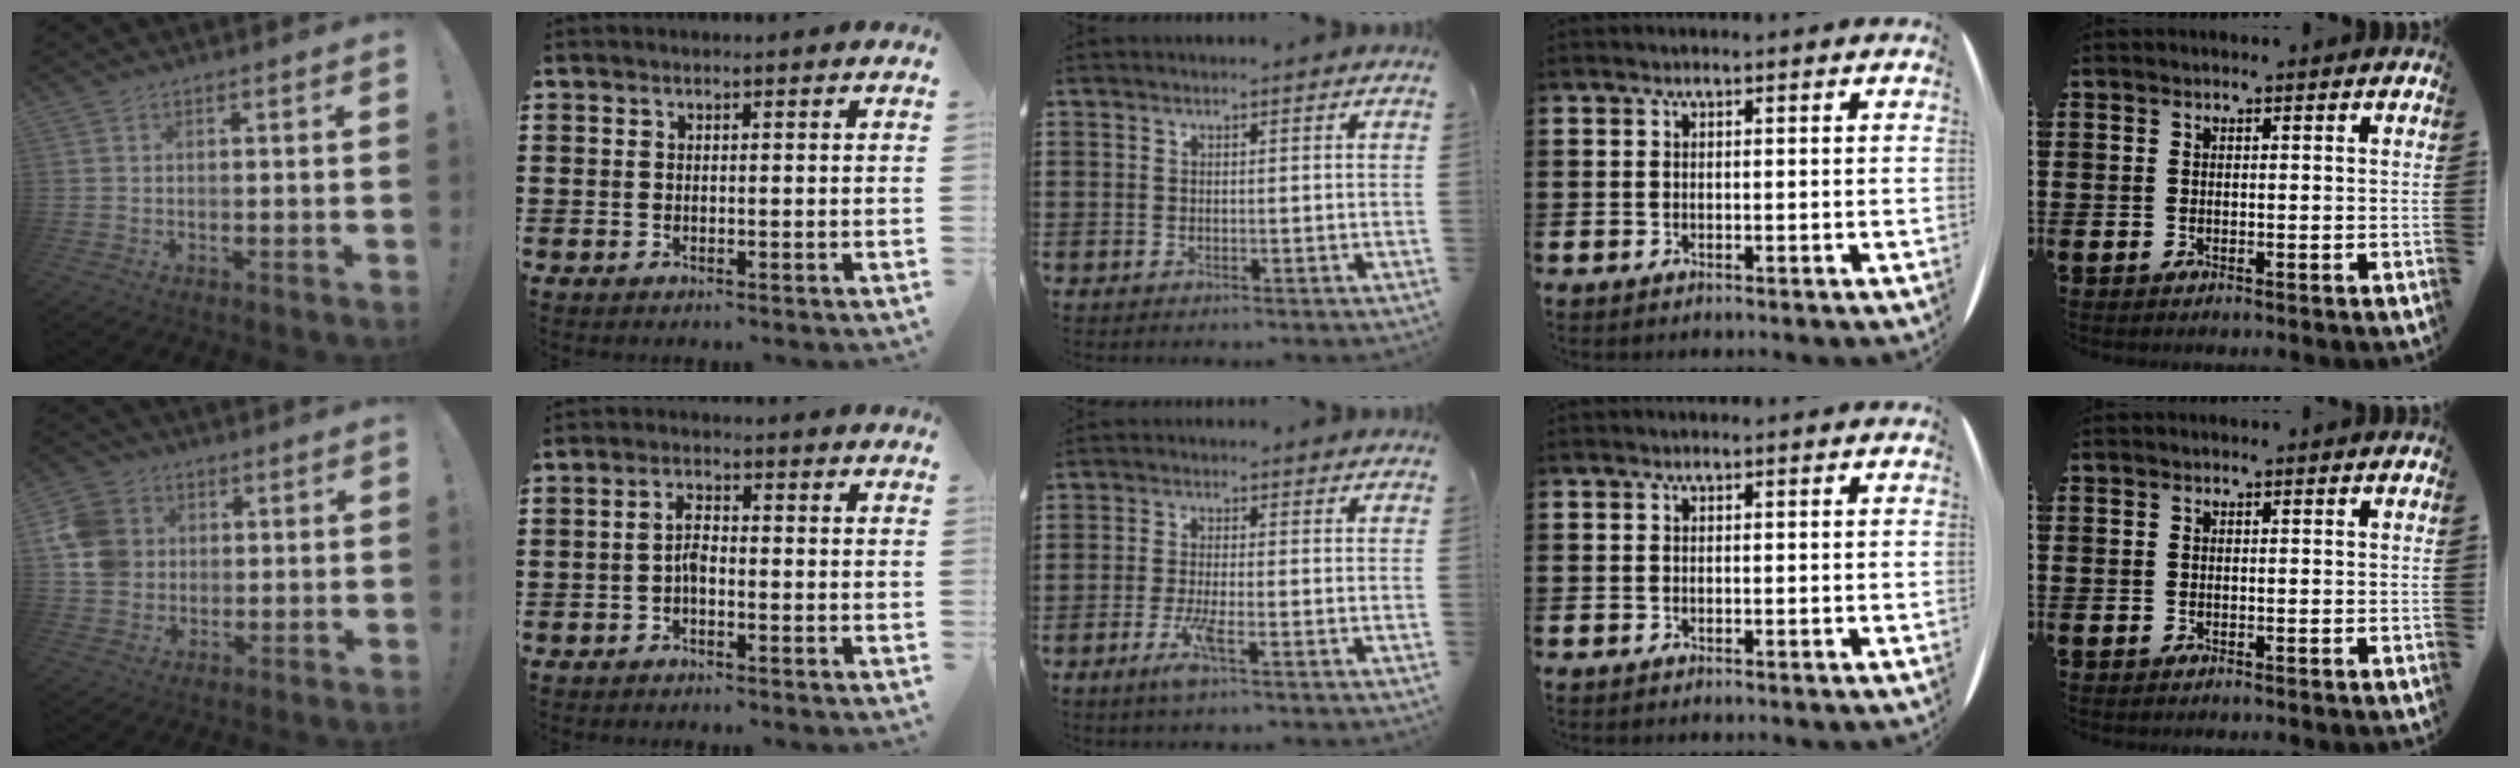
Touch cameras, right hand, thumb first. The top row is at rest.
{"thumb": {"total": 10.8, "force": [1.7, 9.8, 4.2], "torque": [-0.081, 0.003, 0.039]}, "index": {"total": 2.7, "force": [-1.0, 1.1, 2.3], "torque": [-0.052, 0.002, -0.021]}, "middle": {"total": 4.4, "force": [-2.0, 0.5, 3.8], "torque": [-0.084, -0.013, -0.040]}}